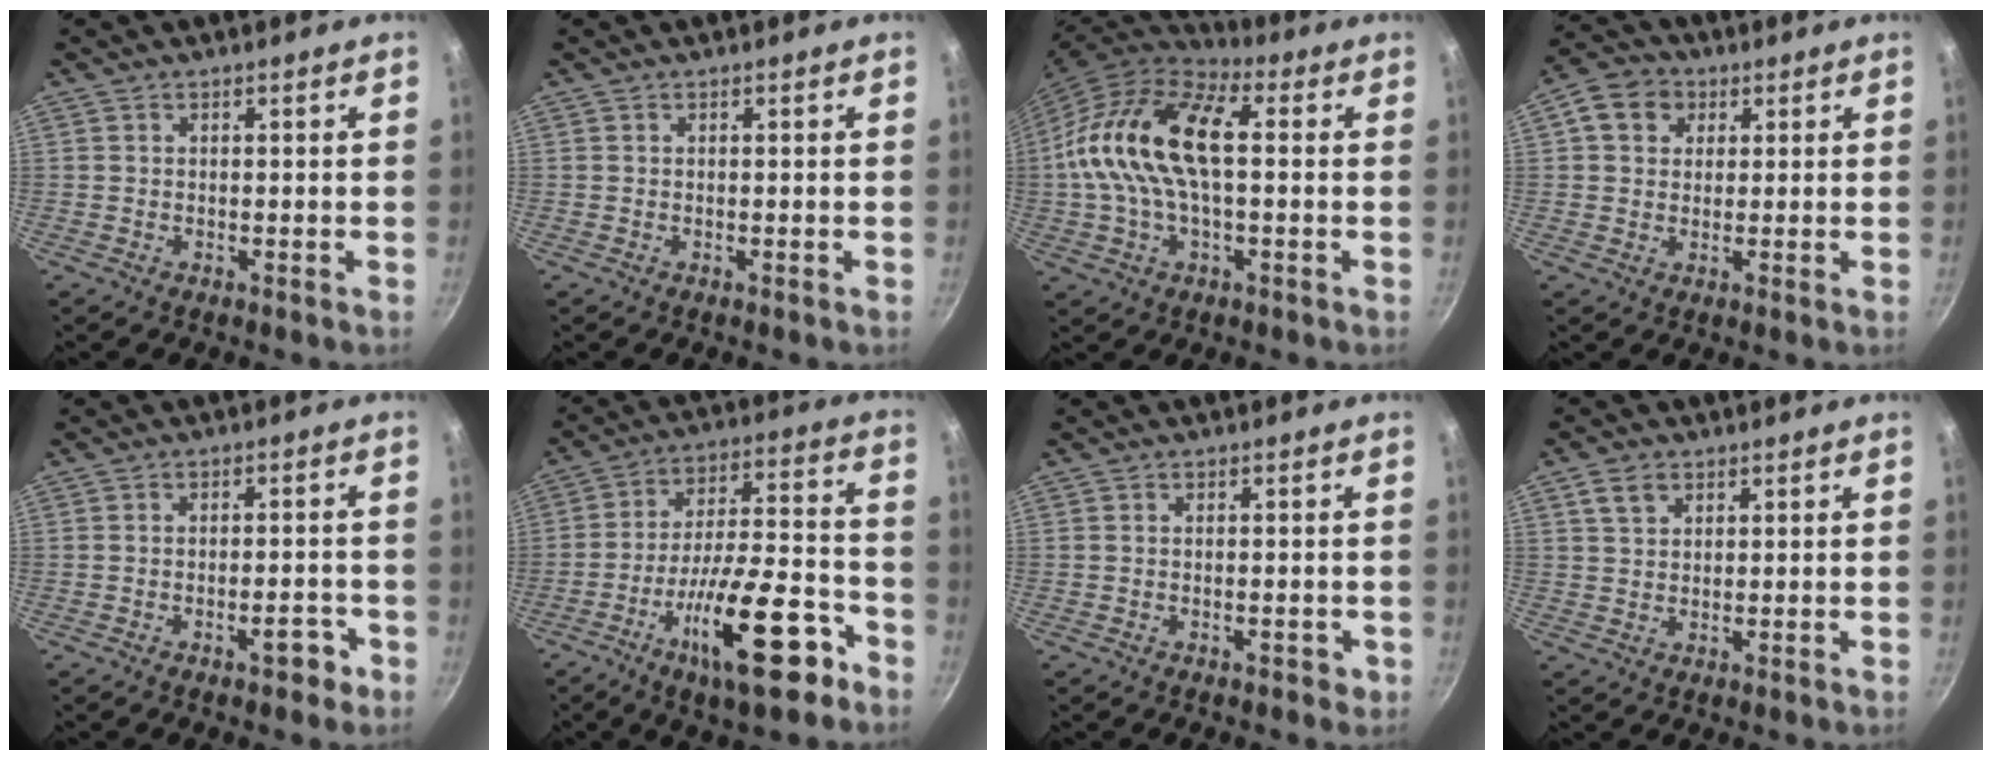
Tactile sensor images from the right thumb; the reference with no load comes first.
{"total": 0.0}
{"total": 19.4, "force": [1.6, 10.4, 16.3], "torque": [-0.306, 0.030, 0.013]}
{"total": 7.0, "force": [2.1, 5.9, 3.1], "torque": [-0.025, 0.002, 0.024]}
{"total": 4.3, "force": [-2.3, 1.8, 3.2], "torque": [-0.025, 0.022, -0.030]}
{"total": 19.7, "force": [-10.2, 6.3, 15.6], "torque": [-0.226, 0.058, -0.162]}
{"total": 2.0, "force": [-0.8, 1.0, 1.6], "torque": [-0.017, 0.005, -0.011]}
{"total": 3.6, "force": [1.8, 2.6, 1.8], "torque": [-0.020, 0.000, 0.034]}